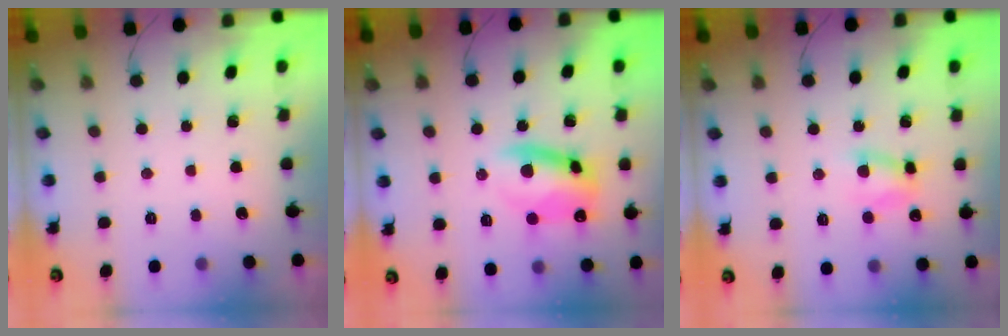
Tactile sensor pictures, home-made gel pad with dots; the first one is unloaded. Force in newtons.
{"total": 10.0, "press": 9.9, "slide": 1.5}
{"total": 5.3, "press": 5.2, "slide": 1.2}